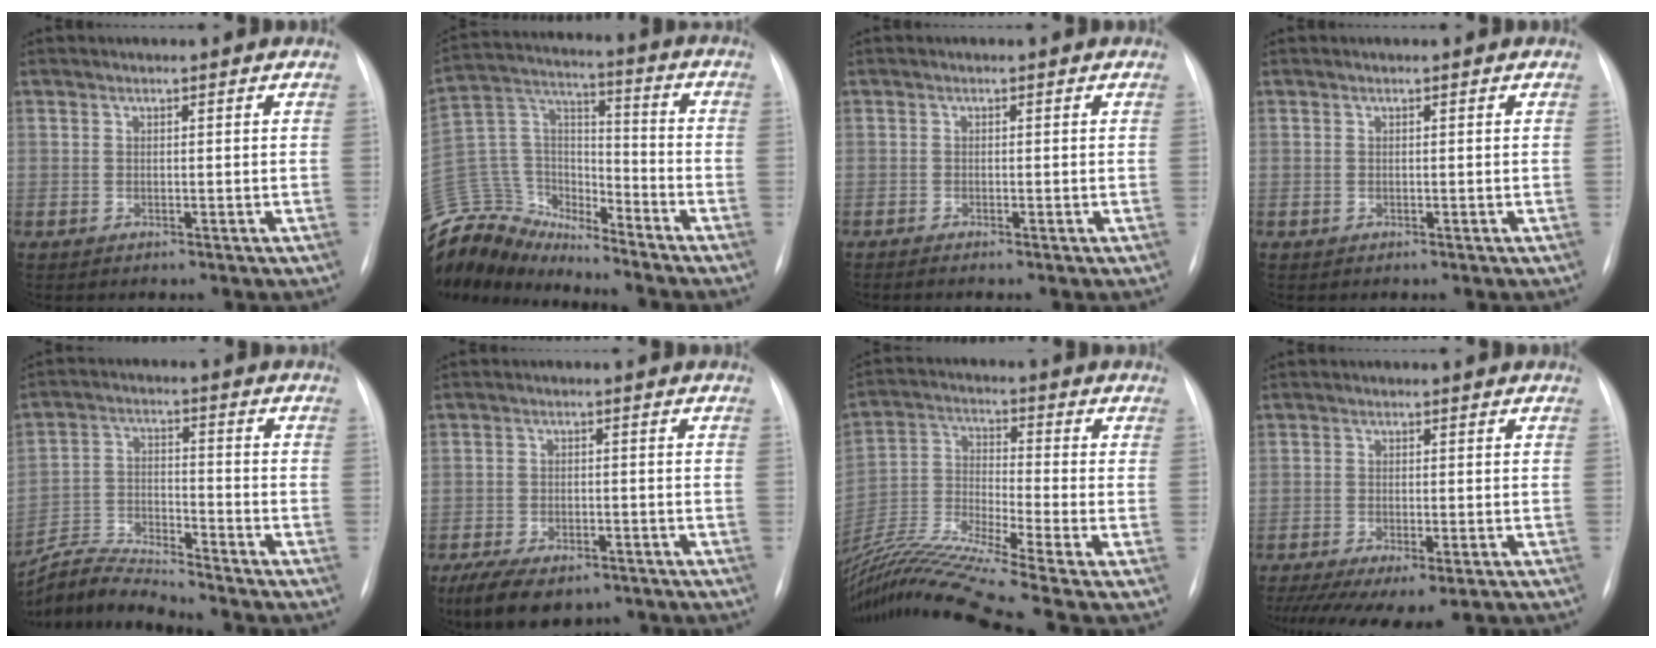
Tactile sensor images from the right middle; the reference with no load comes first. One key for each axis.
{"total": 16.9, "fx": -16.3, "fy": 3.9, "fz": 2.5, "tx": -0.053, "ty": 0.062, "tz": -0.295}
{"total": 0.5, "fx": -0.4, "fy": -0.1, "fz": 0.3, "tx": -0.003, "ty": 0.000, "tz": -0.011}
{"total": 0.0}
{"total": 8.4, "fx": -8.2, "fy": -1.3, "fz": 0.3, "tx": -0.015, "ty": 0.004, "tz": -0.155}
{"total": 10.7, "fx": -7.7, "fy": 5.0, "fz": 5.7, "tx": -0.099, "ty": -0.006, "tz": -0.113}
{"total": 18.2, "fx": -15.2, "fy": -2.4, "fz": 9.6, "tx": -0.206, "ty": -0.012, "tz": -0.281}
{"total": 10.8, "fx": -7.4, "fy": 3.8, "fz": 6.9, "tx": -0.119, "ty": -0.012, "tz": -0.105}